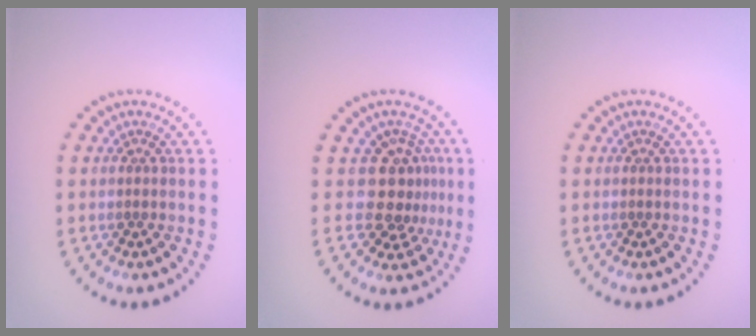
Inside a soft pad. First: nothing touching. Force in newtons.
{"total": 3.5, "press": 2.6, "slide": 2.4}
{"total": 0.0}